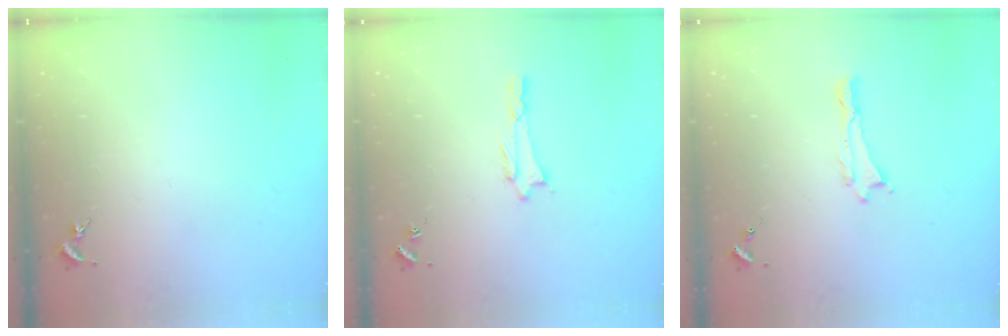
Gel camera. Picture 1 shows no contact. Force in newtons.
{"total": 0.8, "press": 0.8, "slide": 0.1}
{"total": 0.0}